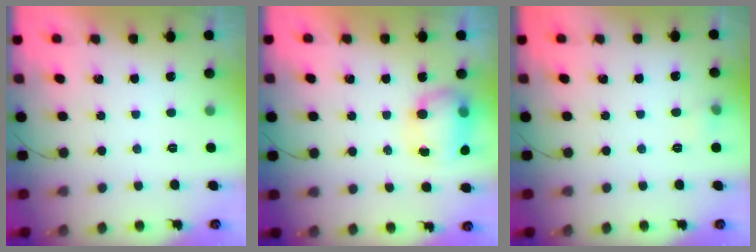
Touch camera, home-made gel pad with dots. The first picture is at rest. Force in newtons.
{"total": 8.4, "press": 8.4, "slide": 0.8}
{"total": 4.2, "press": 4.0, "slide": 1.3}